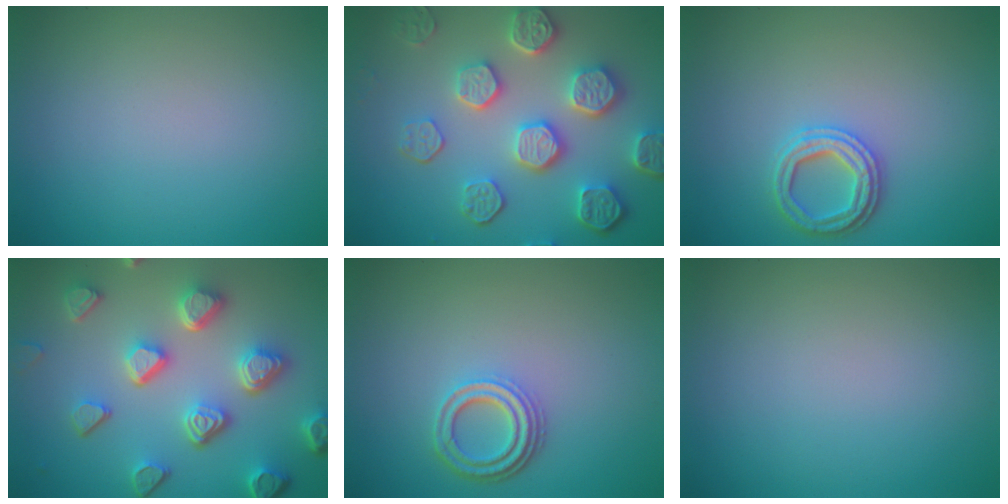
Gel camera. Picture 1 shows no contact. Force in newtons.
{"total": 6.9, "press": 5.6, "slide": 4.1}
{"total": 2.8, "press": 2.7, "slide": 0.7}
{"total": 6.7, "press": 5.3, "slide": 4.2}
{"total": 3.4, "press": 2.7, "slide": 2.1}
{"total": 0.0}